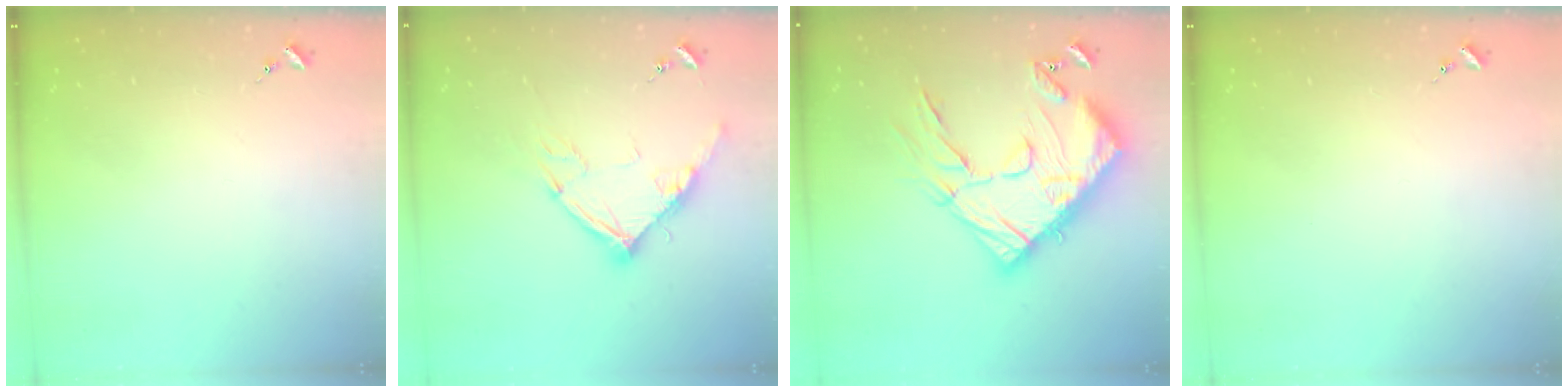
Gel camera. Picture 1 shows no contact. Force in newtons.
{"total": 12.9, "press": 12.8, "slide": 1.3}
{"total": 30.1, "press": 30.0, "slide": 2.9}
{"total": 0.0}